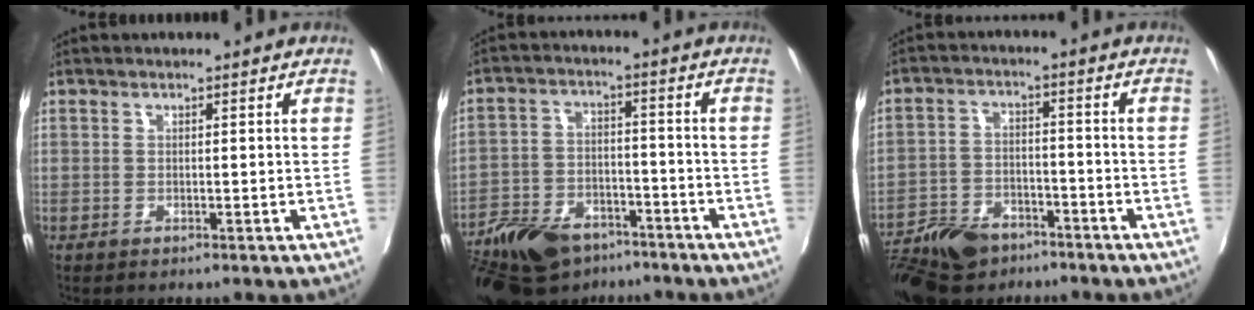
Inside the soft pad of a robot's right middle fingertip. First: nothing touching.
{"total": 20.4, "force": [-14.3, 10.7, 9.8], "torque": [-0.235, -0.015, -0.230]}
{"total": 14.4, "force": [-10.6, 7.4, 6.4], "torque": [-0.159, -0.008, -0.185]}